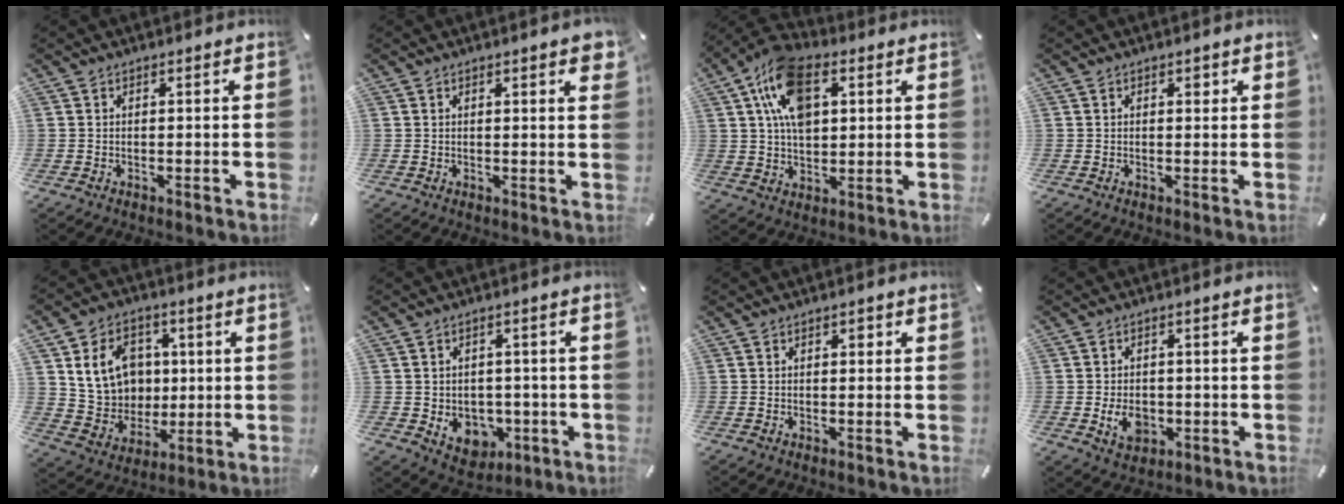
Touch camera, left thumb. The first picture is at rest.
{"total": 2.4, "force": [1.2, 0.5, 2.0], "torque": [-0.033, -0.001, 0.018]}
{"total": 13.8, "force": [4.6, 8.9, 9.4], "torque": [-0.184, -0.001, 0.084]}
{"total": 1.2, "force": [0.5, 0.9, 0.6], "torque": [-0.005, 0.002, 0.006]}
{"total": 14.0, "force": [3.0, 12.3, 6.1], "torque": [-0.106, 0.003, 0.068]}
{"total": 6.8, "force": [-0.9, 6.1, 2.8], "torque": [-0.038, -0.002, -0.014]}
{"total": 1.2, "force": [0.3, 0.8, 0.8], "torque": [-0.009, 0.002, 0.003]}
{"total": 6.1, "force": [-1.3, 4.6, 3.7], "torque": [-0.068, -0.004, -0.025]}